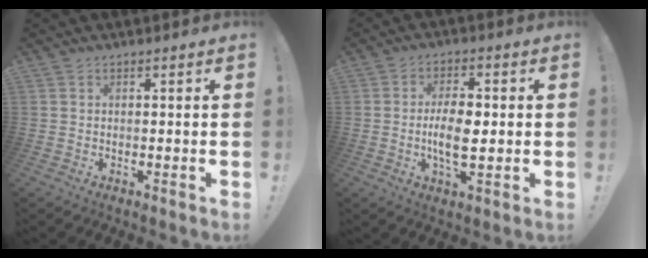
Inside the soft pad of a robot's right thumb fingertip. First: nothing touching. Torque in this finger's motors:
{"motor_torque": [0.68, 1.44, 0.86, -0.34, 0.01]}